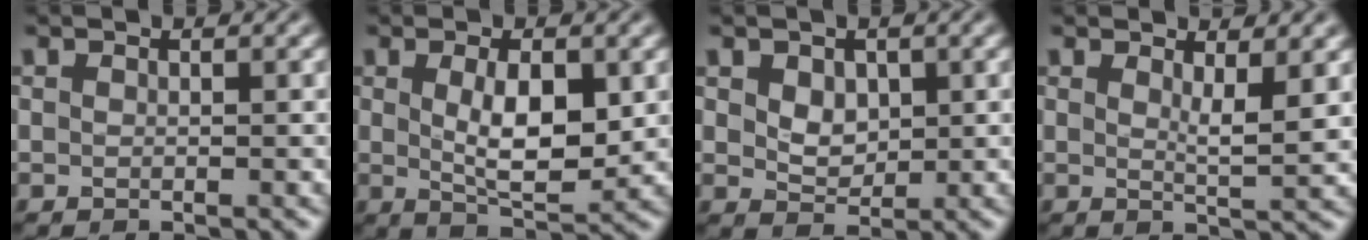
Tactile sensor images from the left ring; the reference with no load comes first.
{"total": 5.3, "force": [0.6, 2.2, 4.8], "torque": [-0.085, -0.006, 0.018]}
{"total": 2.4, "force": [0.7, 1.8, 1.4], "torque": [-0.030, -0.004, 0.015]}
{"total": 2.6, "force": [1.2, 0.5, 2.2], "torque": [-0.032, -0.009, 0.021]}